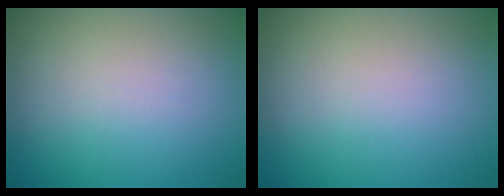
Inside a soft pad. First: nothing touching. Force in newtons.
{"total": 0.0}